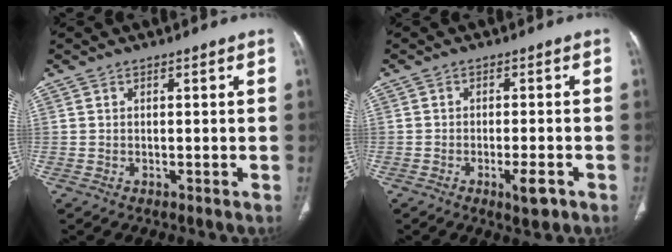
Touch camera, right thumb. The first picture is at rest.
{"total": 3.9, "force": [-2.0, 1.3, 3.1], "torque": [-0.046, 0.004, -0.028]}